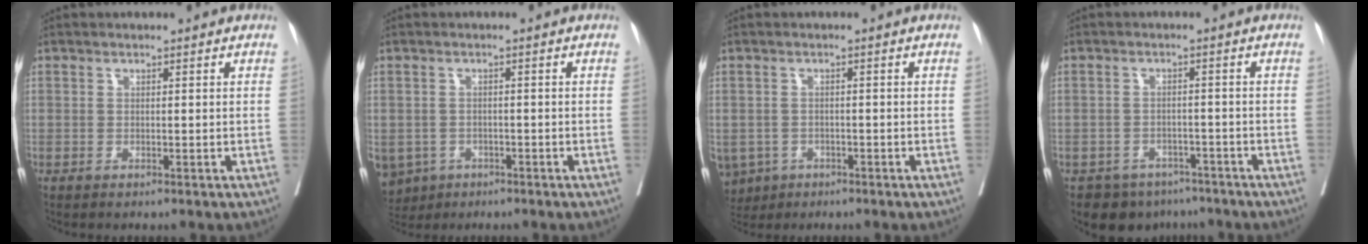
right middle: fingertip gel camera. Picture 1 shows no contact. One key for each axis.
{"total": 8.7, "fx": -4.4, "fy": 7.0, "fz": 2.6, "tx": -0.078, "ty": -0.004, "tz": -0.062}
{"total": 8.6, "fx": -4.2, "fy": 7.0, "fz": 2.6, "tx": -0.081, "ty": -0.003, "tz": -0.060}
{"total": 6.3, "fx": -4.9, "fy": 3.9, "fz": 0.5, "tx": 0.006, "ty": 0.011, "tz": -0.066}